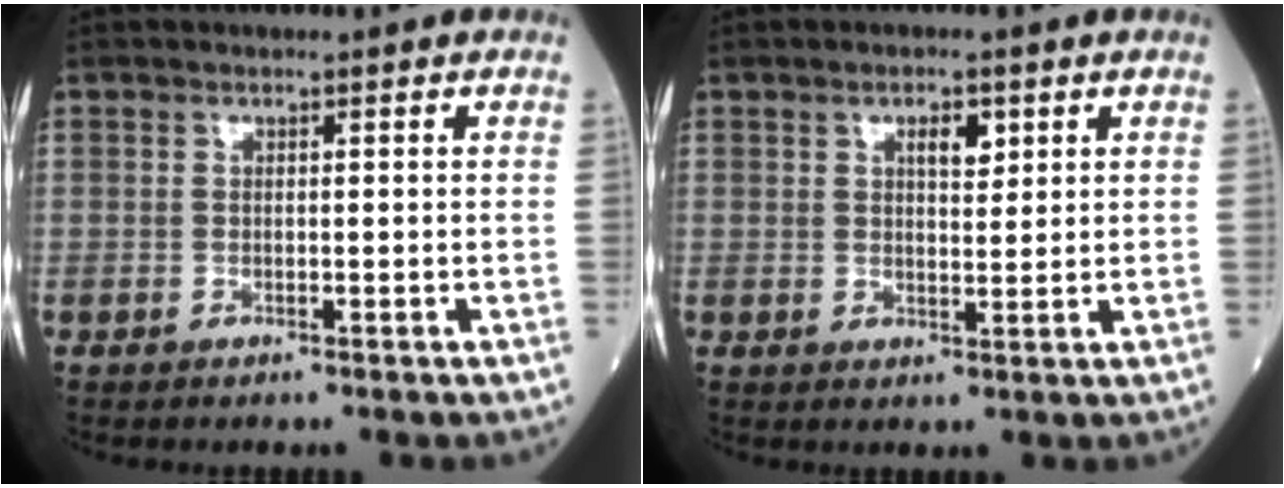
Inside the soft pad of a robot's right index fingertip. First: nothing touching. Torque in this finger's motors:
{"motor_torque": [0.00, 0.00, 0.03, 0.02]}